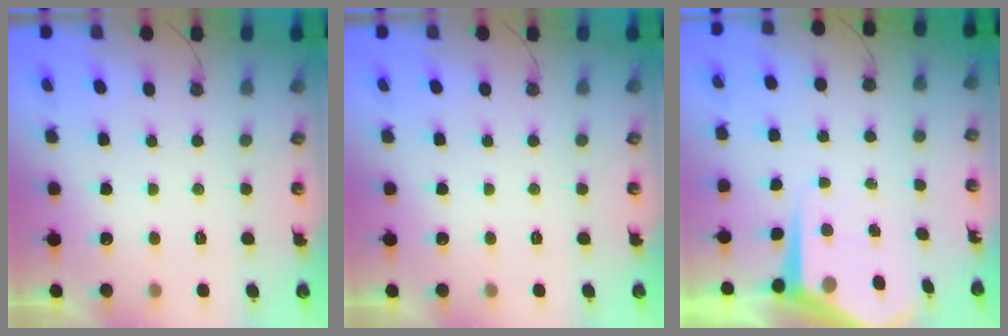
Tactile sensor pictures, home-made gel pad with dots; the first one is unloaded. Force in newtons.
{"total": 0.0}
{"total": 7.1, "press": 7.1, "slide": 0.1}